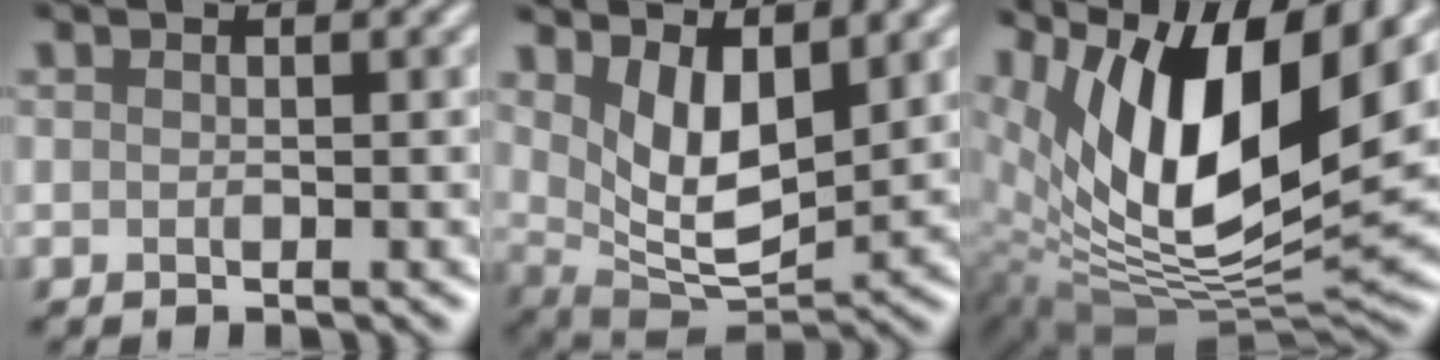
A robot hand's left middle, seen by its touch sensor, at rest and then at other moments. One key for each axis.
{"total": 5.9, "fx": 2.4, "fy": 2.6, "fz": 4.6, "tx": -0.095, "ty": -0.020, "tz": 0.047}
{"total": 14.0, "fx": 6.5, "fy": 5.2, "fz": 11.3, "tx": -0.200, "ty": 0.000, "tz": 0.116}